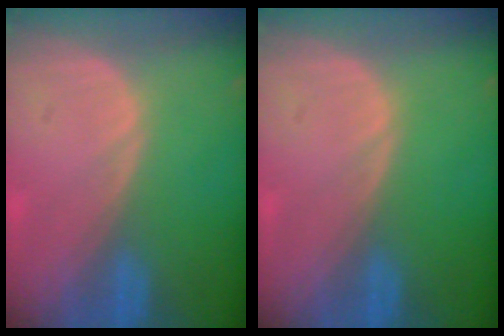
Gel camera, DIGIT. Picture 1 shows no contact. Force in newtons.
{"total": 0.0}